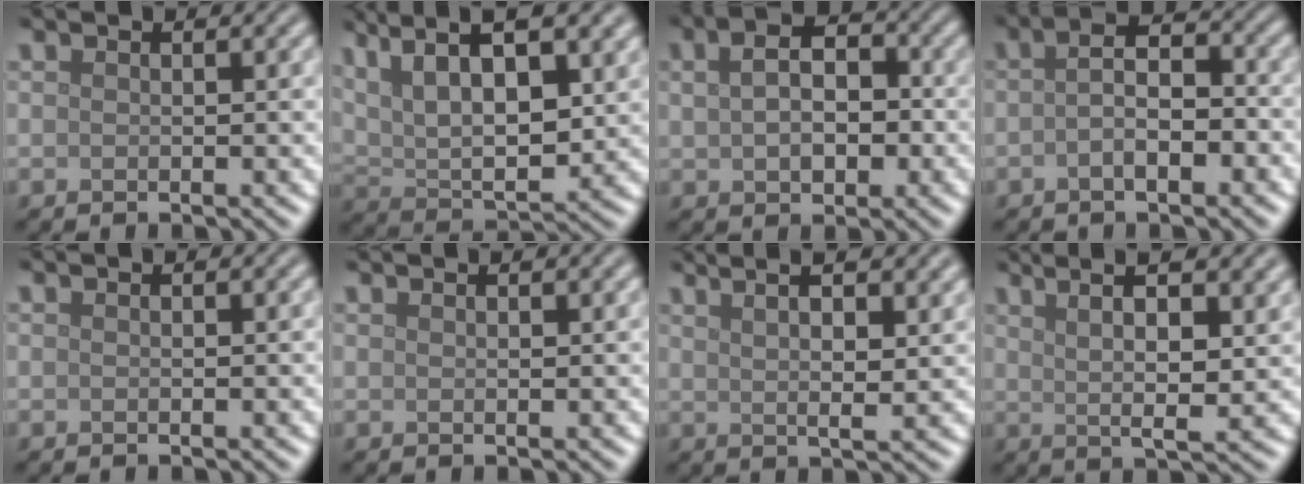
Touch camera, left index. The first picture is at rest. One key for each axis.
{"total": 11.7, "fx": 5.9, "fy": 4.6, "fz": 9.0, "tx": -0.160, "ty": 0.012, "tz": 0.088}
{"total": 5.6, "fx": 0.7, "fy": 3.7, "fz": 4.2, "tx": -0.069, "ty": 0.012, "tz": 0.008}
{"total": 3.9, "fx": -1.0, "fy": 1.5, "fz": 3.4, "tx": -0.060, "ty": 0.004, "tz": -0.023}
{"total": 0.0}
{"total": 1.1, "fx": 0.9, "fy": 0.2, "fz": 0.5, "tx": -0.006, "ty": 0.000, "tz": 0.010}
{"total": 9.0, "fx": 5.0, "fy": 3.2, "fz": 6.7, "tx": -0.067, "ty": 0.033, "tz": 0.053}
{"total": 9.2, "fx": 4.3, "fy": 2.8, "fz": 7.6, "tx": -0.093, "ty": 0.021, "tz": 0.046}